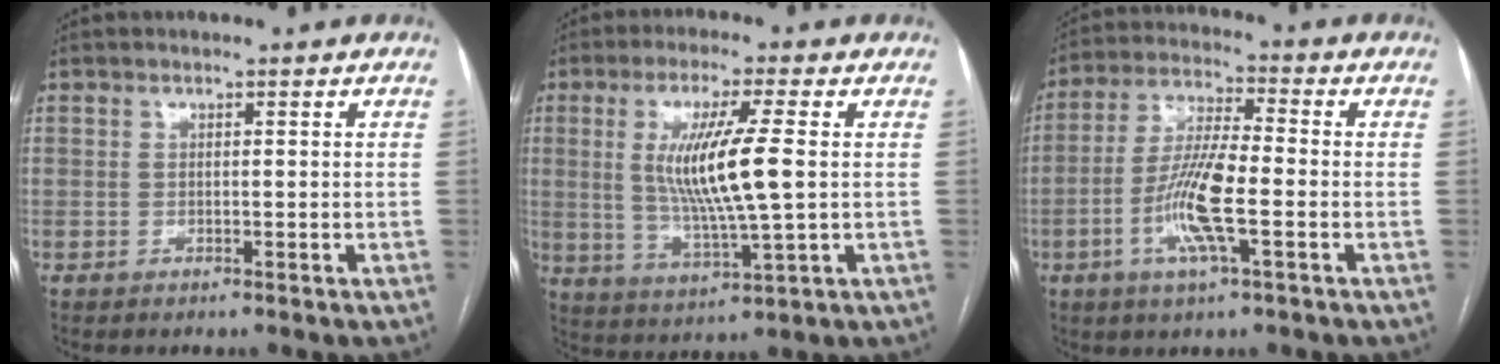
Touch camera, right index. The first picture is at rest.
{"total": 11.4, "force": [1.3, 0.3, 11.3], "torque": [-0.224, -0.010, 0.027]}
{"total": 9.2, "force": [-2.7, 1.1, 8.8], "torque": [-0.175, -0.005, -0.056]}